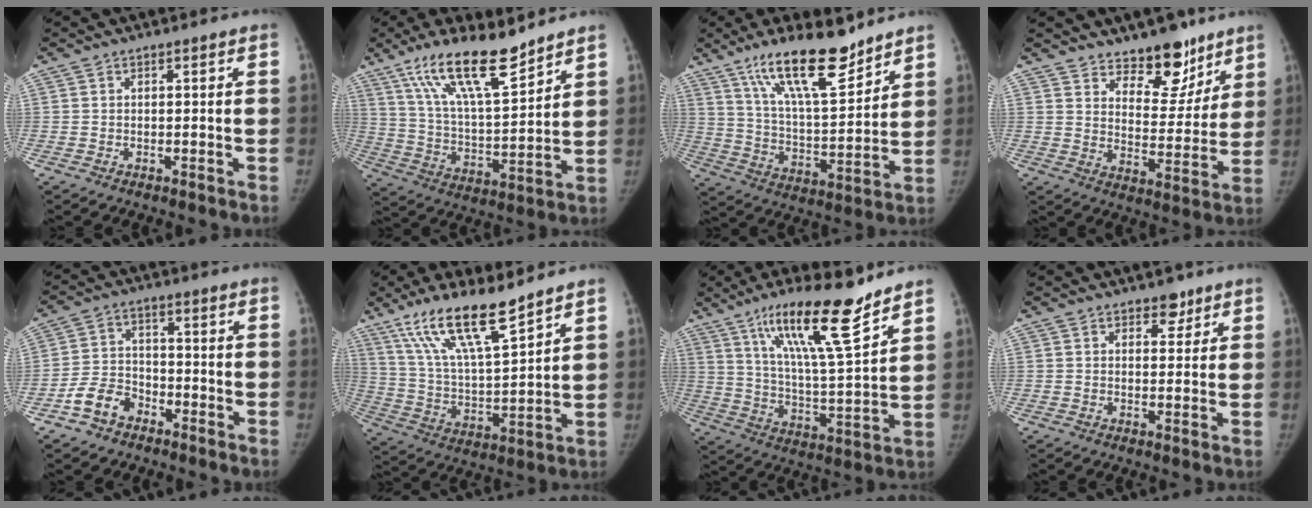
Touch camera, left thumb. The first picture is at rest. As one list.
[{"total": 16.8, "force": [12.0, 4.1, 11.0], "torque": [-0.176, -0.065, 0.226]}, {"total": 17.3, "force": [12.4, 4.6, 11.2], "torque": [-0.165, -0.074, 0.223]}, {"total": 12.0, "force": [9.1, 5.9, 5.3], "torque": [-0.031, -0.066, 0.146]}, {"total": 7.0, "force": [-4.3, 4.9, 2.8], "torque": [-0.044, 0.030, -0.083]}, {"total": 16.2, "force": [11.6, 3.2, 11.0], "torque": [-0.189, -0.060, 0.227]}, {"total": 18.4, "force": [12.7, 2.5, 13.1], "torque": [-0.203, -0.071, 0.218]}, {"total": 3.2, "force": [2.2, 2.0, 1.3], "torque": [0.006, -0.012, 0.030]}]